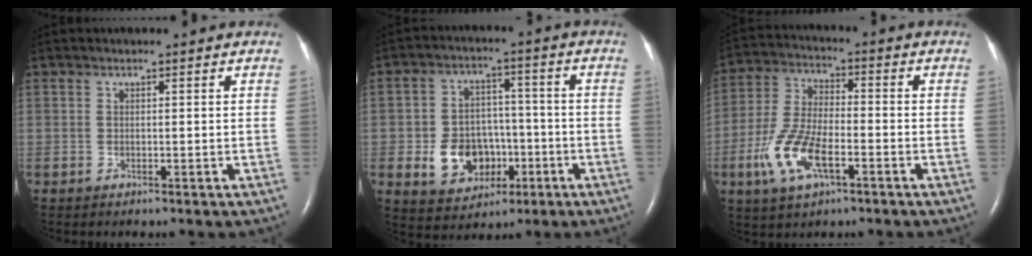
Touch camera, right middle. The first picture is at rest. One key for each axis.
{"total": 9.4, "fx": -2.5, "fy": 7.3, "fz": 5.4, "tx": -0.102, "ty": 0.016, "tz": -0.031}
{"total": 10.6, "fx": -4.3, "fy": 4.1, "fz": 8.9, "tx": -0.198, "ty": 0.000, "tz": -0.080}